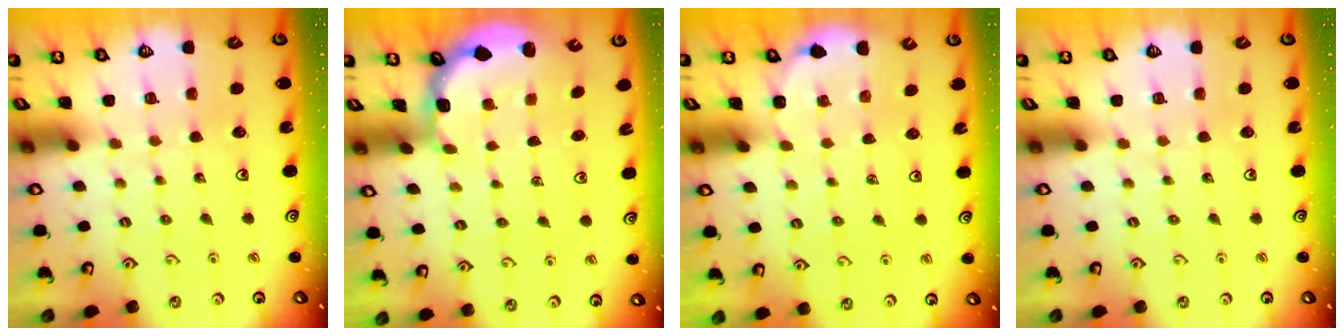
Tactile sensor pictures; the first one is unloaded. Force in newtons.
{"total": 2.4, "press": 1.7, "slide": 1.7}
{"total": 3.0, "press": 2.9, "slide": 0.9}
{"total": 0.0}